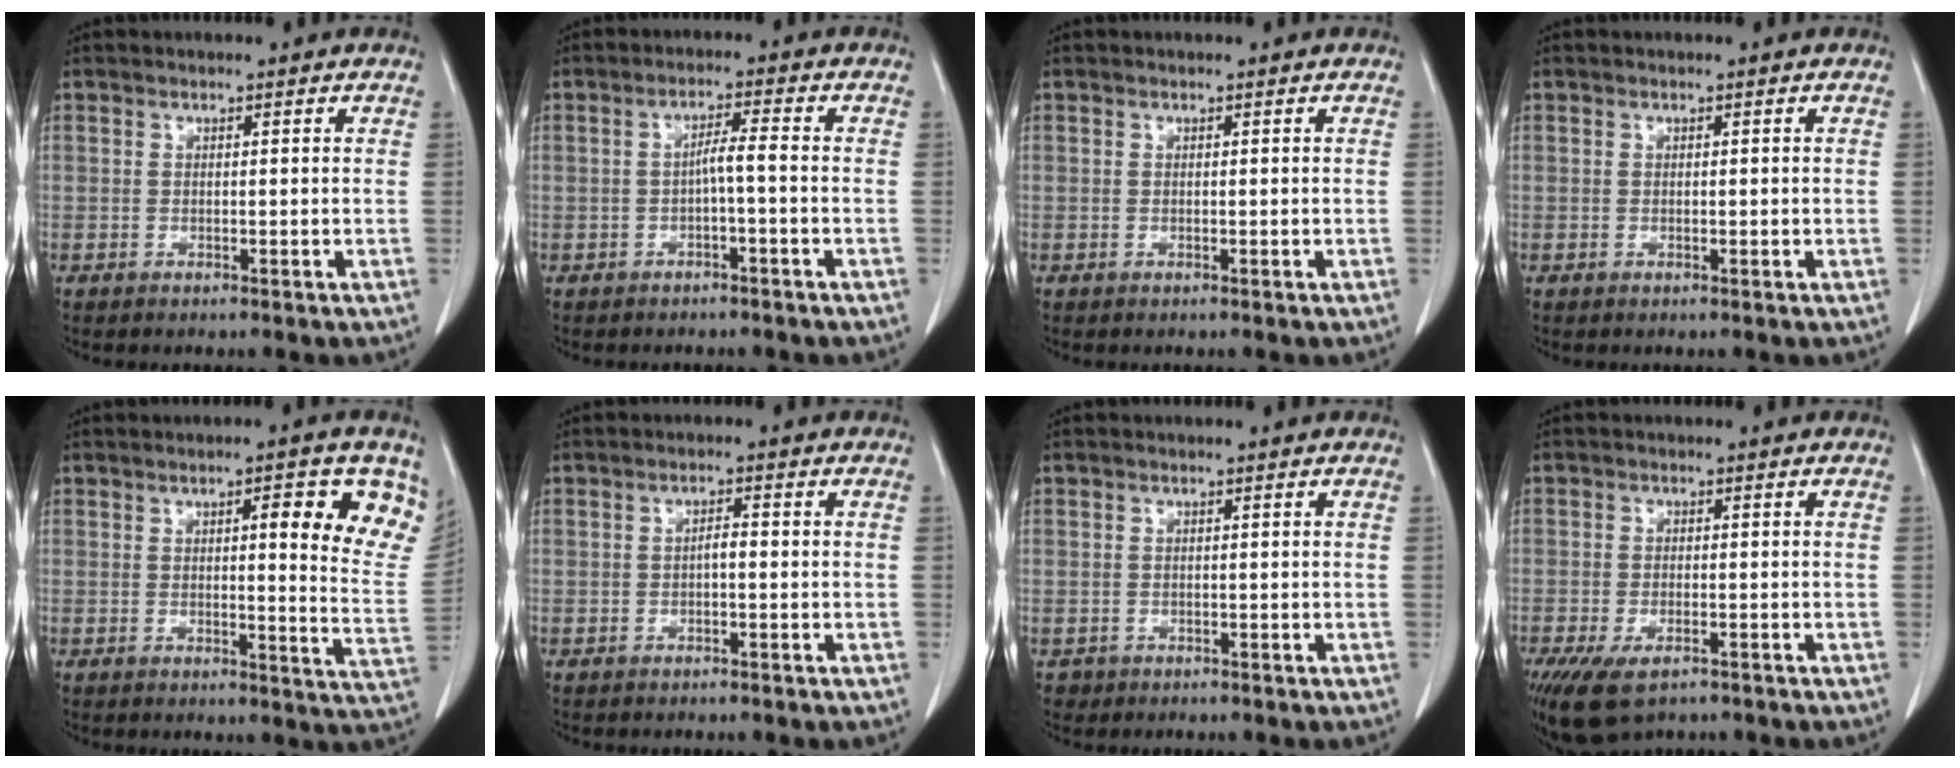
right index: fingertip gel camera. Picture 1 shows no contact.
{"total": 2.9, "force": [-0.8, 0.0, 2.8], "torque": [-0.046, 0.008, -0.013]}
{"total": 0.0}
{"total": 0.0}
{"total": 11.2, "force": [5.7, 1.7, 9.5], "torque": [-0.104, -0.018, 0.053]}
{"total": 1.6, "force": [-0.3, 0.4, 1.5], "torque": [-0.023, 0.005, -0.006]}
{"total": 1.3, "force": [-0.6, 1.2, -0.2], "torque": [-0.007, 0.004, -0.009]}
{"total": 9.2, "force": [-5.9, 4.2, 5.7], "torque": [-0.119, -0.016, -0.092]}